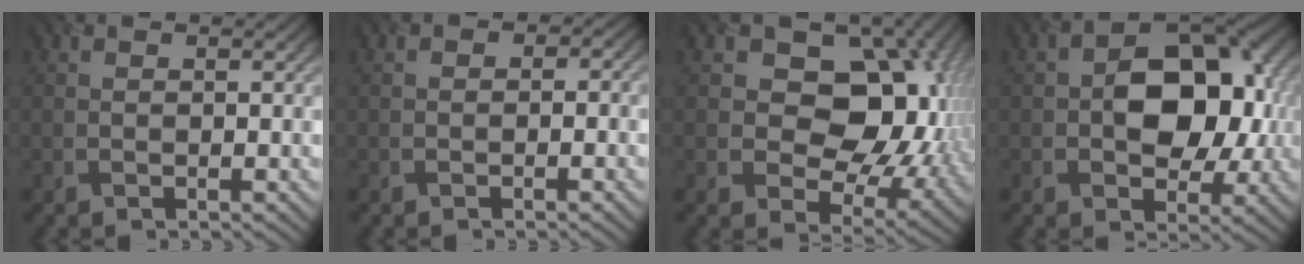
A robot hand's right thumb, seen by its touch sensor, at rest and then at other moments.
{"total": 1.3, "force": [-0.7, 1.0, 0.5], "torque": [0.003, 0.001, -0.017]}
{"total": 15.4, "force": [2.8, 11.1, 10.2], "torque": [-0.131, 0.014, 0.044]}
{"total": 11.4, "force": [0.2, 7.6, 8.4], "torque": [-0.116, 0.001, 0.003]}